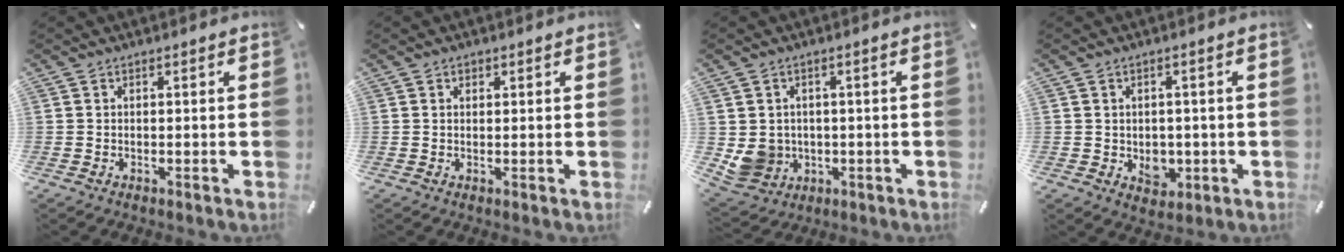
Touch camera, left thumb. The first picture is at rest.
{"total": 0.9, "force": [0.4, 0.7, 0.2], "torque": [0.004, 0.001, 0.005]}
{"total": 6.9, "force": [0.0, 6.7, 1.4], "torque": [-0.050, -0.002, 0.004]}
{"total": 5.0, "force": [-0.7, 4.2, 2.7], "torque": [-0.014, -0.004, -0.012]}